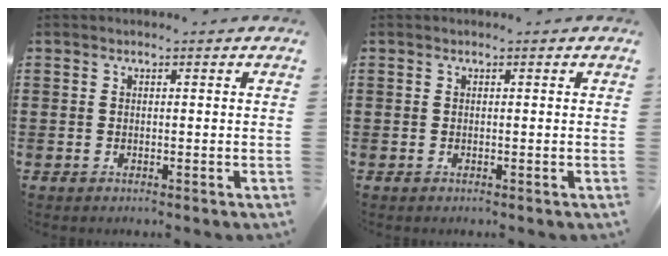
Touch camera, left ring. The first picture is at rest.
{"total": 0.0}